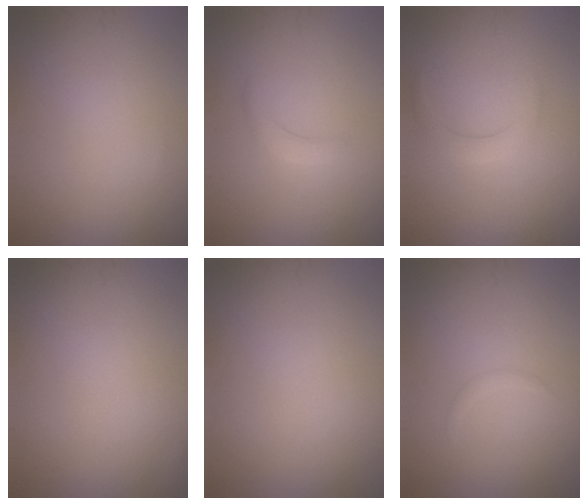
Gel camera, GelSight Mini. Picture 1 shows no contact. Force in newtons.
{"total": 1.4, "press": 1.4, "slide": 0.1}
{"total": 1.7, "press": 1.7, "slide": 0.1}
{"total": 0.0}
{"total": 0.0}
{"total": 0.6, "press": 0.6, "slide": 0.0}